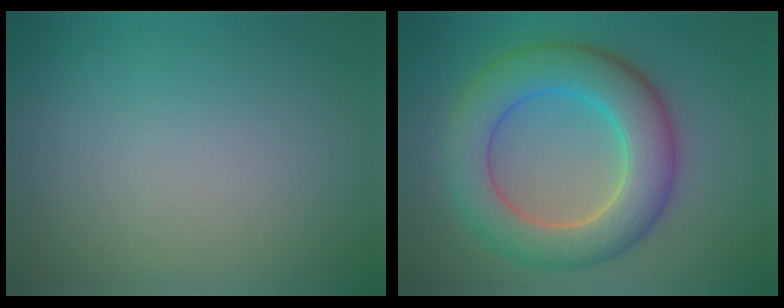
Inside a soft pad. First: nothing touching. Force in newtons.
{"total": 7.7, "press": 7.7, "slide": 0.1}